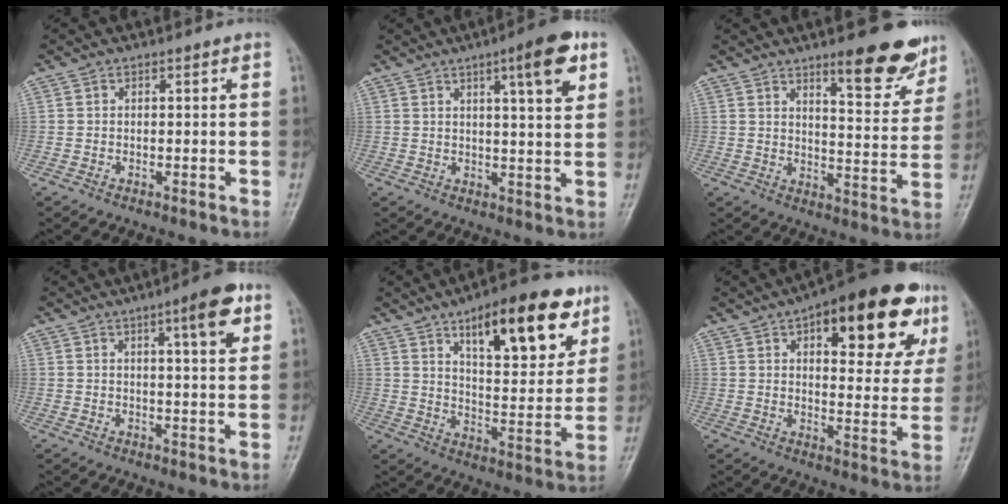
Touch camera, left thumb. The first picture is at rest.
{"total": 9.2, "force": [4.4, 1.9, 7.9], "torque": [-0.102, -0.017, 0.058]}
{"total": 12.5, "force": [8.6, 3.4, 8.4], "torque": [-0.077, -0.057, 0.122]}
{"total": 7.9, "force": [3.8, 1.7, 6.7], "torque": [-0.086, -0.015, 0.050]}
{"total": 20.1, "force": [11.0, 7.4, 15.1], "torque": [-0.176, -0.049, 0.168]}
{"total": 23.0, "force": [11.2, 9.2, 17.8], "torque": [-0.198, -0.012, 0.151]}